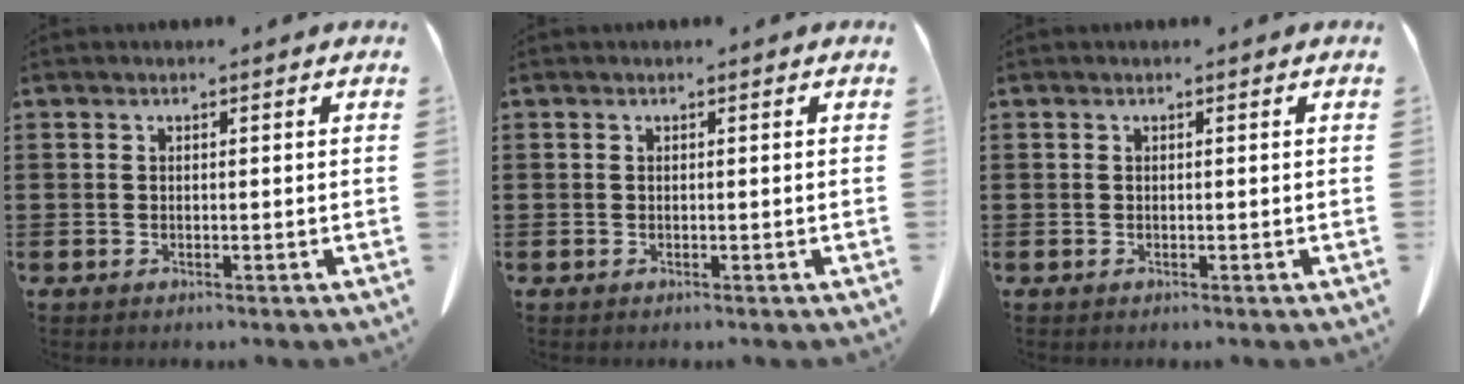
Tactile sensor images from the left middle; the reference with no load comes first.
{"total": 0.0}
{"total": 0.0}